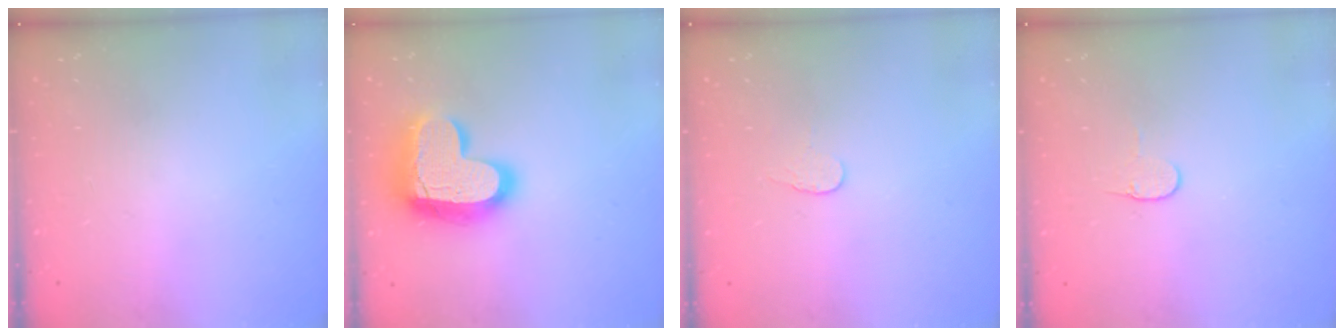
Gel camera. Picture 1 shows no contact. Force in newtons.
{"total": 19.3, "press": 19.2, "slide": 1.6}
{"total": 3.8, "press": 3.8, "slide": 0.3}
{"total": 4.9, "press": 4.9, "slide": 0.4}